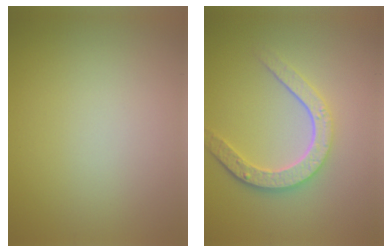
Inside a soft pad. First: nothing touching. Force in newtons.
{"total": 4.7, "press": 3.6, "slide": 3.1}